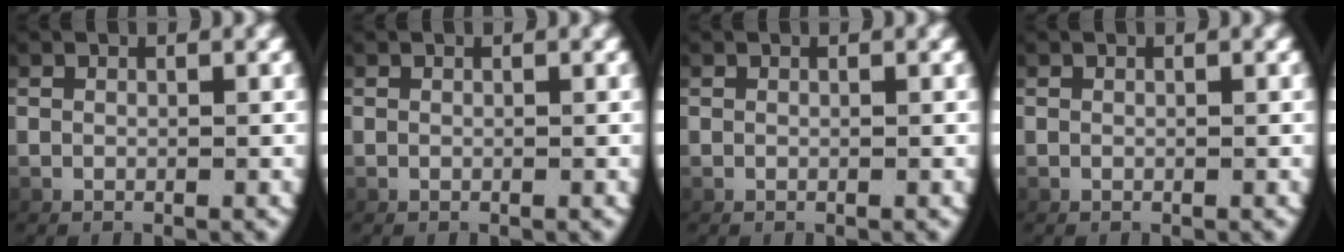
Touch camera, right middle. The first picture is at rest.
{"total": 0.0}
{"total": 0.0}
{"total": 0.0}